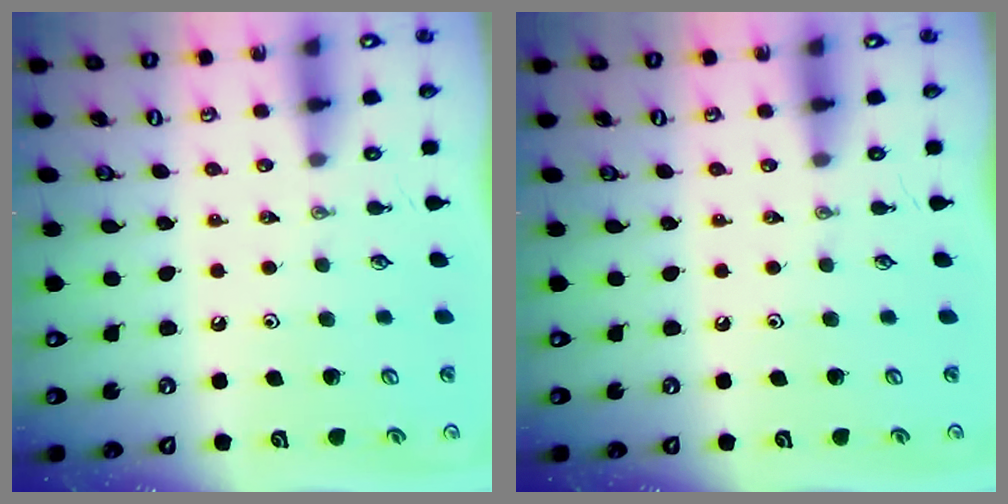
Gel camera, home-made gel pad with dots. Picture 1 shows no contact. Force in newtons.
{"total": 0.0}